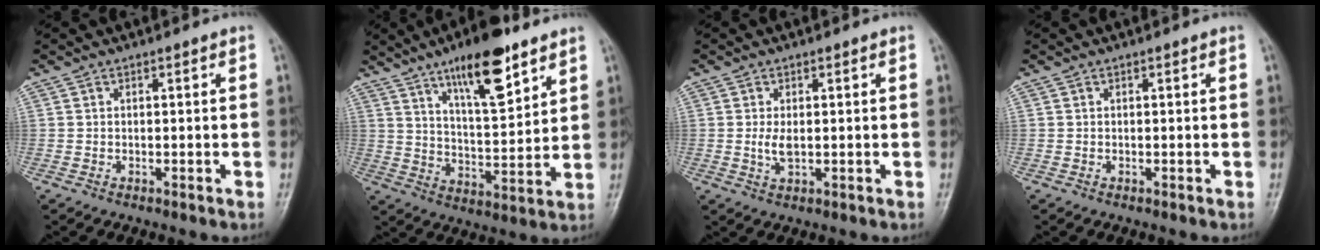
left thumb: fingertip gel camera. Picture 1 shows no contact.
{"total": 14.8, "force": [9.2, 4.4, 10.6], "torque": [-0.149, -0.051, 0.155]}
{"total": 2.7, "force": [0.1, 1.3, 2.4], "torque": [-0.049, -0.007, 0.004]}
{"total": 0.0}